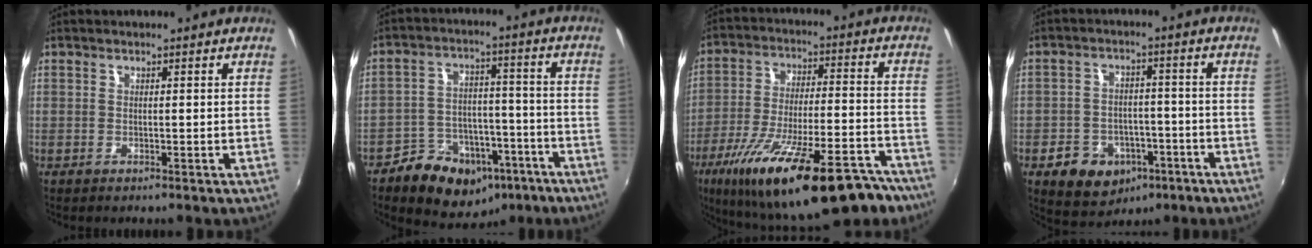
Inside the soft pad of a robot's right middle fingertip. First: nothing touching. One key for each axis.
{"total": 15.2, "fx": -9.2, "fy": 10.1, "fz": 6.7, "tx": -0.142, "ty": 0.025, "tz": -0.113}
{"total": 29.3, "fx": -20.2, "fy": 8.6, "fz": 19.4, "tx": -0.328, "ty": -0.045, "tz": -0.290}
{"total": 12.5, "fx": -6.7, "fy": 9.1, "fz": 5.5, "tx": -0.134, "ty": 0.017, "tz": -0.079}